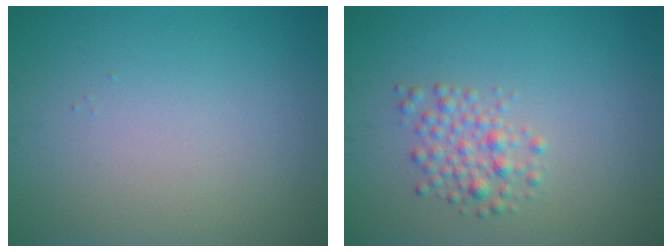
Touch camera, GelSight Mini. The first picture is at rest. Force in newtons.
{"total": 2.3, "press": 2.3, "slide": 0.1}